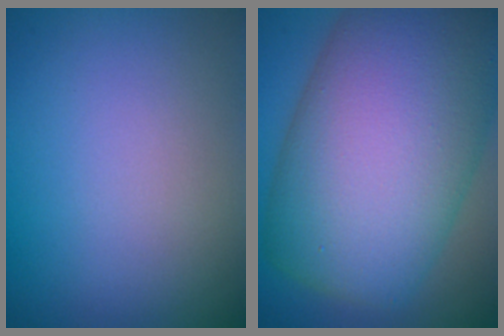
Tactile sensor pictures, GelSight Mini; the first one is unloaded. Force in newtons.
{"total": 16.9, "press": 16.9, "slide": 0.7}